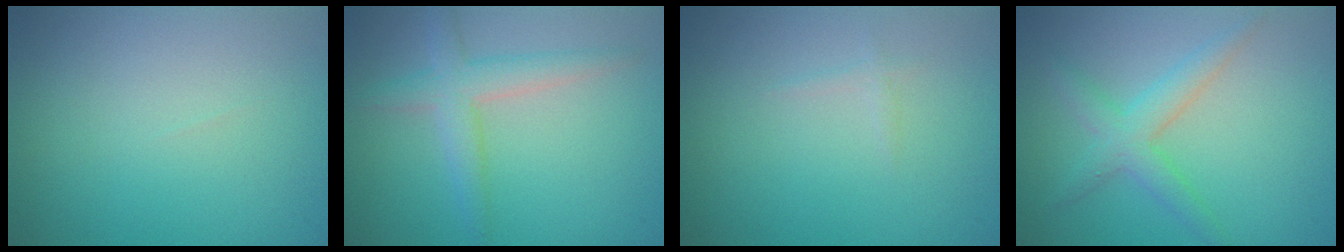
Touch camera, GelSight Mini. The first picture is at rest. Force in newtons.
{"total": 3.1, "press": 3.1, "slide": 0.1}
{"total": 0.5, "press": 0.5, "slide": 0.0}
{"total": 2.9, "press": 2.9, "slide": 0.1}